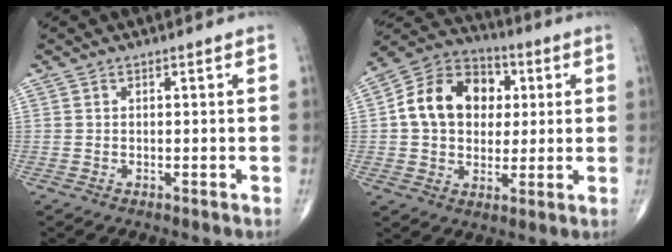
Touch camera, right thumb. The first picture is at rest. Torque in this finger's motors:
{"motor_torque": [0.15, 0.17, 0.82, -0.12, 0.34]}